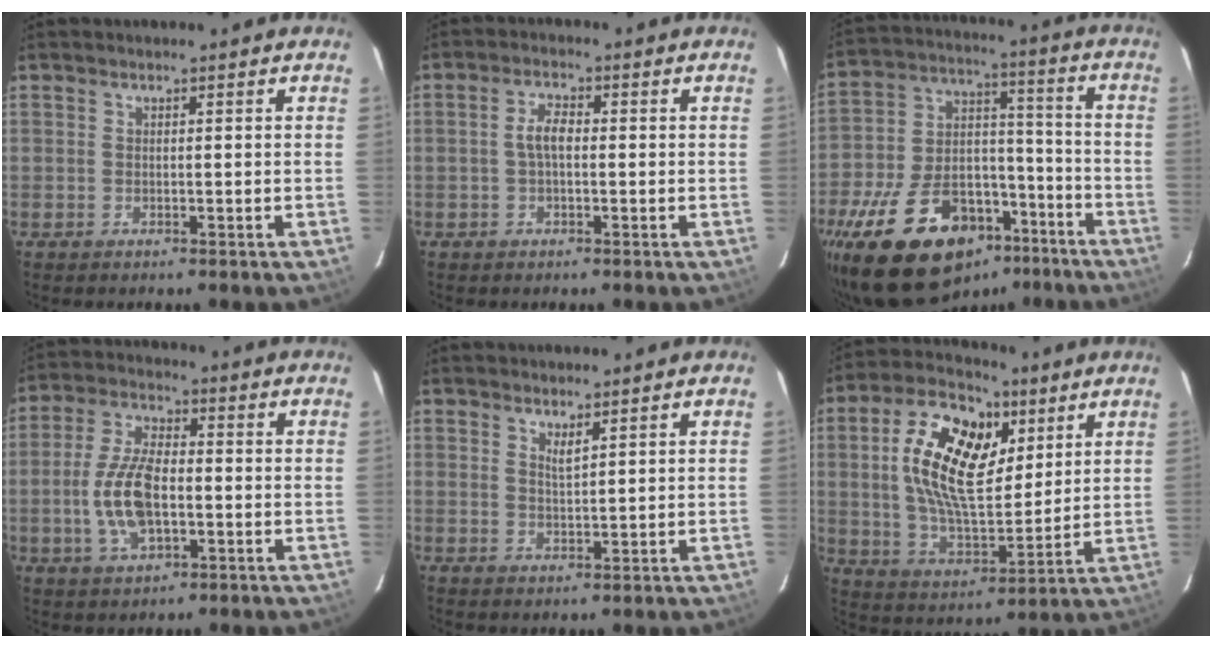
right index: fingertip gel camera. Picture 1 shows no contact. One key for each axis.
{"total": 3.1, "fx": -0.3, "fy": 1.6, "fz": 2.7, "tx": -0.056, "ty": 0.010, "tz": -0.005}
{"total": 25.5, "fx": -16.4, "fy": 13.0, "fz": 14.5, "tx": -0.291, "ty": 0.004, "tz": -0.249}
{"total": 10.6, "fx": -2.1, "fy": 5.1, "fz": 9.1, "tx": -0.190, "ty": 0.005, "tz": -0.037}
{"total": 2.1, "fx": 1.5, "fy": 0.3, "fz": 1.5, "tx": -0.025, "ty": -0.003, "tz": 0.025}
{"total": 18.6, "fx": 5.8, "fy": 9.9, "fz": 14.7, "tx": -0.287, "ty": 0.020, "tz": 0.104}